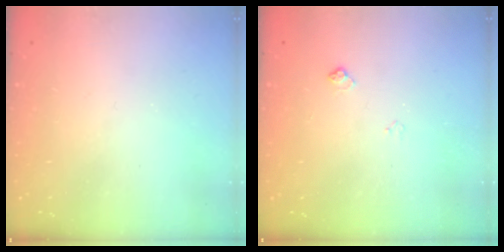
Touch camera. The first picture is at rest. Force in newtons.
{"total": 4.3, "press": 4.2, "slide": 0.8}